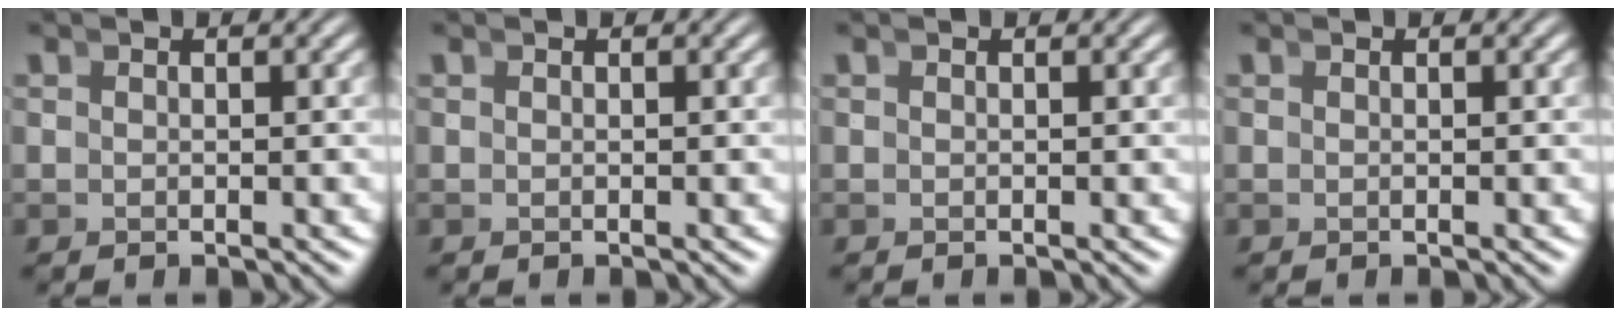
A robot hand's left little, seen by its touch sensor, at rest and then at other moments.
{"total": 0.0}
{"total": 0.0}
{"total": 0.0}